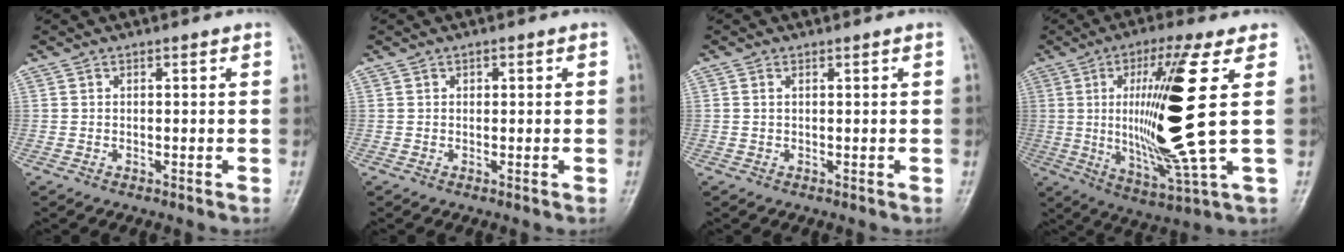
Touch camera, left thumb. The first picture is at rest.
{"total": 0.7, "force": [0.3, 0.5, 0.4], "torque": [-0.002, 0.000, 0.004]}
{"total": 0.5, "force": [0.2, 0.1, 0.4], "torque": [-0.018, 0.005, 0.005]}
{"total": 17.9, "force": [2.0, 0.9, 17.8], "torque": [-0.343, -0.030, 0.036]}